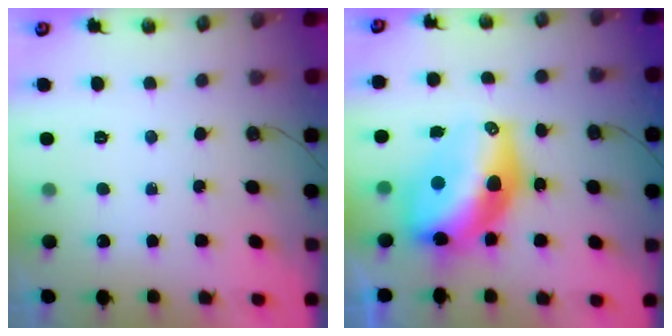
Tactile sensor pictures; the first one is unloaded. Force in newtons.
{"total": 16.2, "press": 16.1, "slide": 1.5}